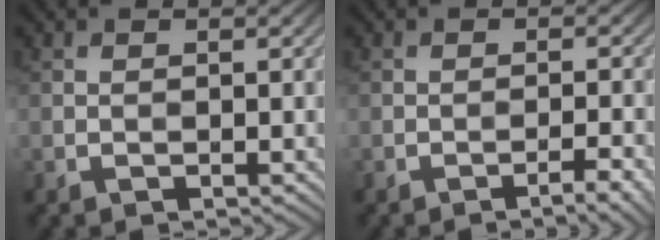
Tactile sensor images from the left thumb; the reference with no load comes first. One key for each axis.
{"total": 3.2, "fx": -2.1, "fy": 0.3, "fz": 2.5, "tx": -0.038, "ty": 0.010, "tz": -0.036}